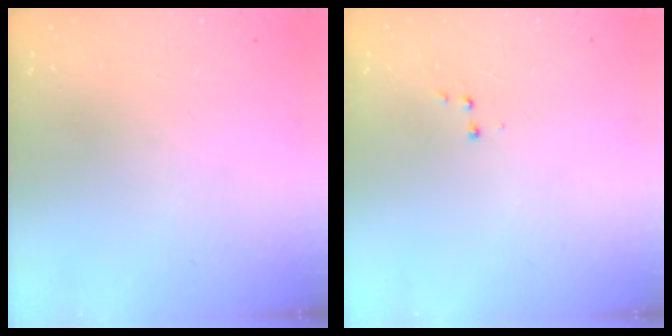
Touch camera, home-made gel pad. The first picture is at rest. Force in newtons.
{"total": 3.6, "press": 3.5, "slide": 0.7}